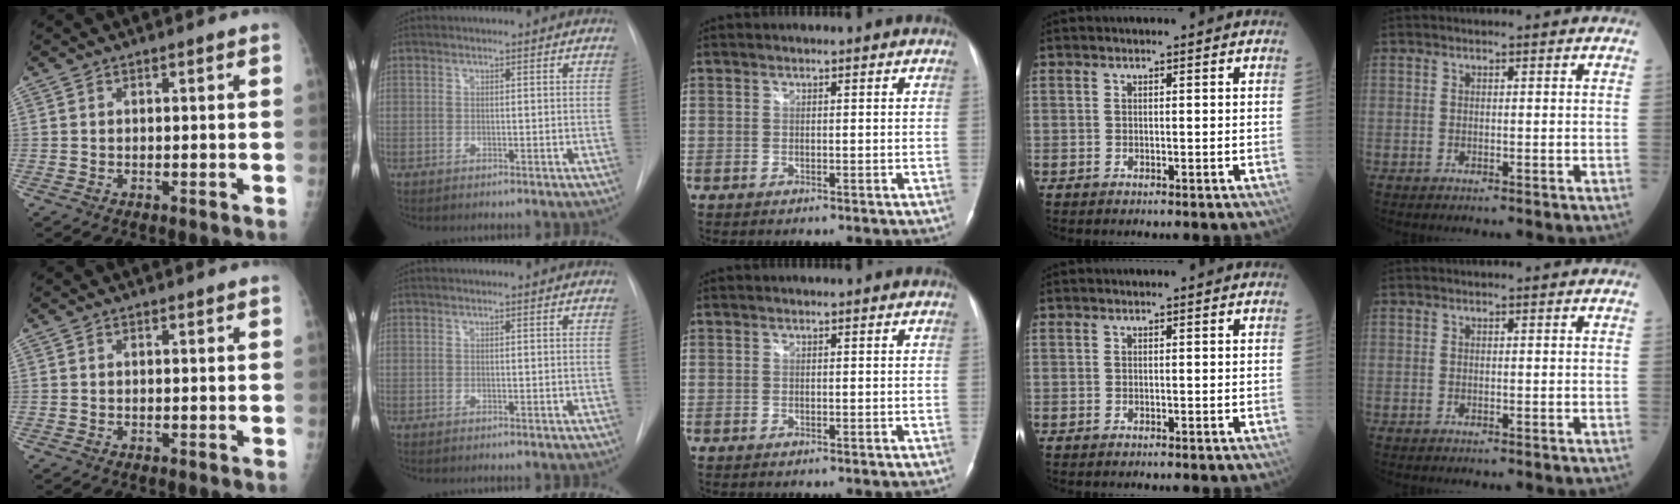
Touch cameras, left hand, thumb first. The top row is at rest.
{}